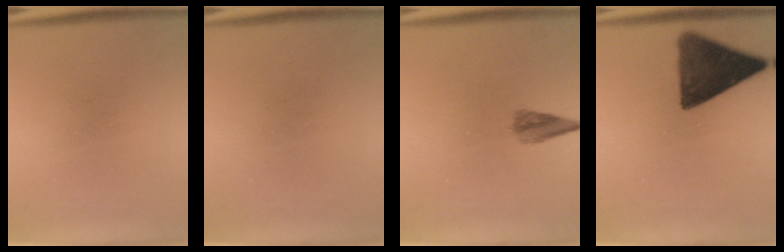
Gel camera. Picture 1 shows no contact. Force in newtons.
{"total": 0.0}
{"total": 2.5}
{"total": 12.8}